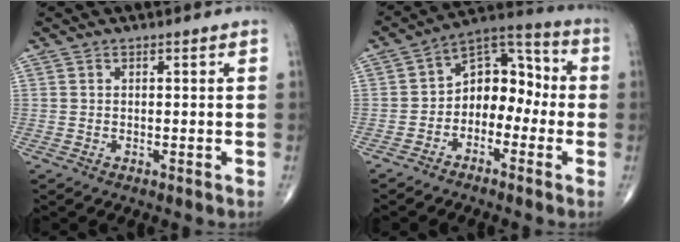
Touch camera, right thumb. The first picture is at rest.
{"total": 10.7, "force": [-2.2, 7.5, 7.3], "torque": [-0.073, 0.053, -0.055]}